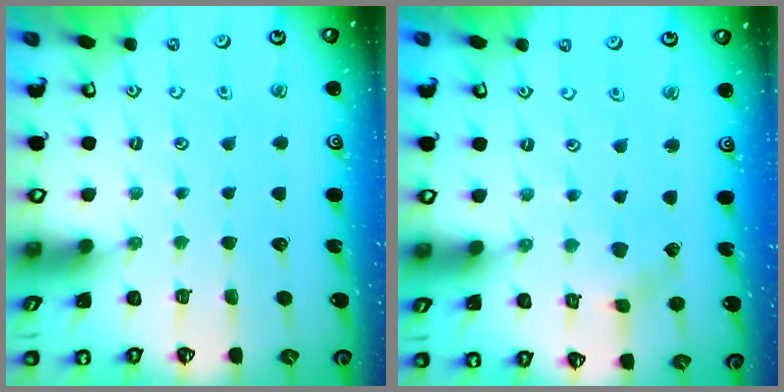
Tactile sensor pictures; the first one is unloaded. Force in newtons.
{"total": 2.4, "press": 2.4, "slide": 0.2}